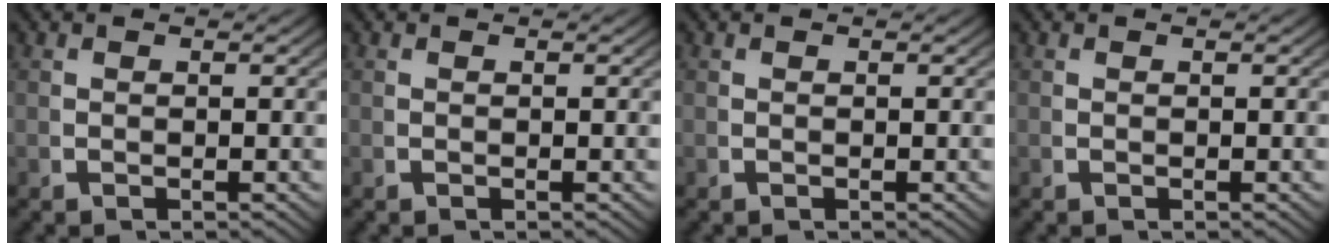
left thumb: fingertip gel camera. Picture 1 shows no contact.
{"total": 0.0}
{"total": 0.0}
{"total": 0.0}